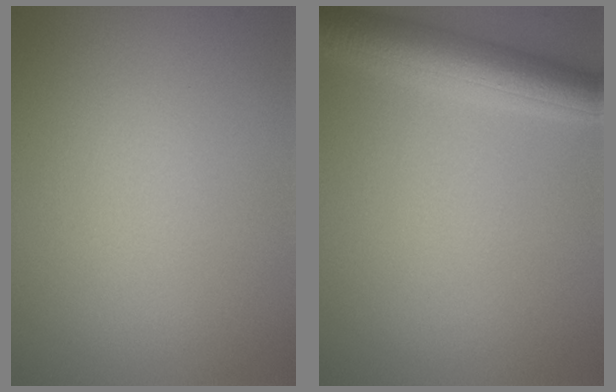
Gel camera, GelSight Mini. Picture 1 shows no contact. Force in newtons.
{"total": 5.5, "press": 5.5, "slide": 0.2}